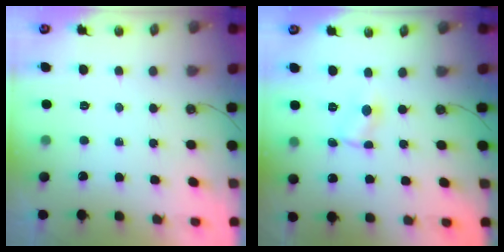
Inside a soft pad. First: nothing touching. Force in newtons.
{"total": 1.0, "press": 0.9, "slide": 0.1}